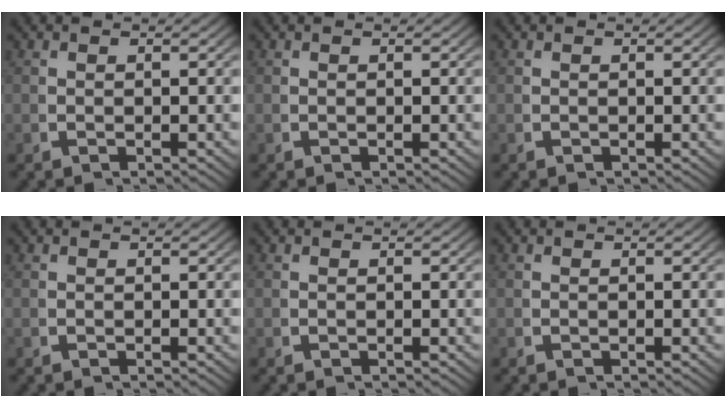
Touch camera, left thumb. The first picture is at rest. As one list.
[{"total": 0.0}, {"total": 0.0}, {"total": 0.0}, {"total": 0.0}, {"total": 0.0}]